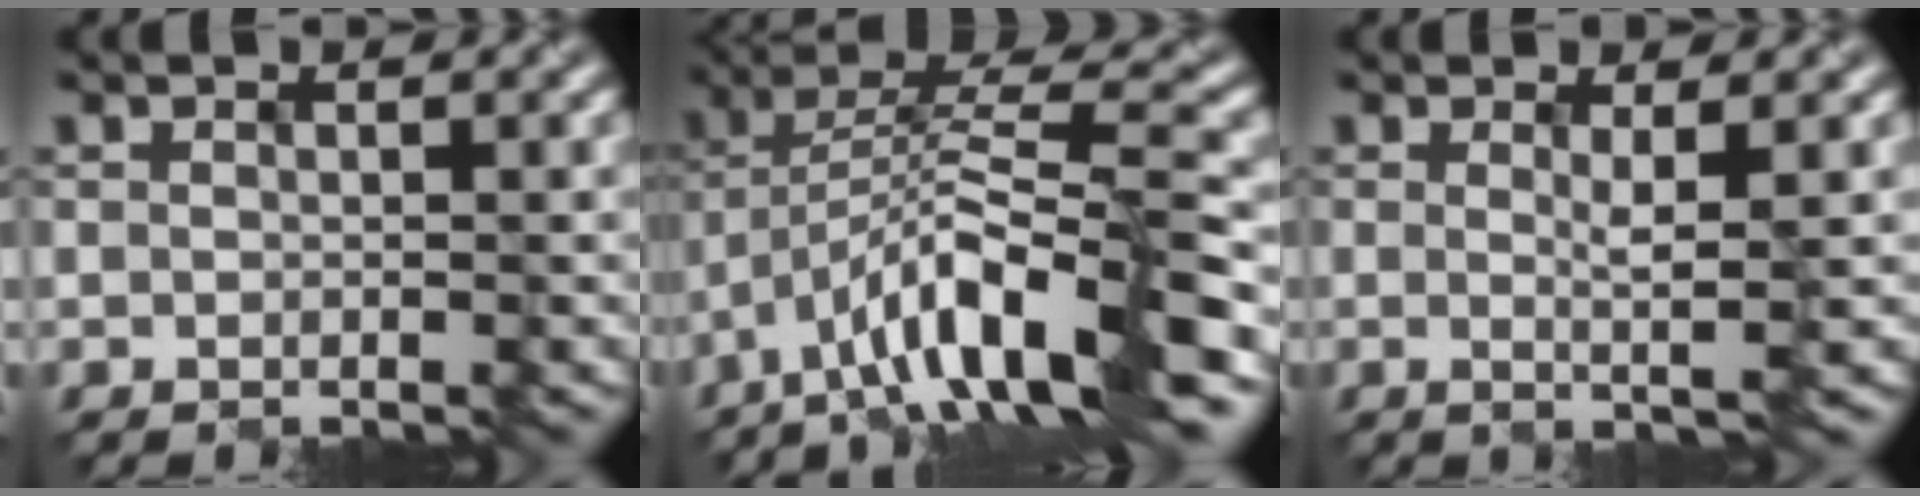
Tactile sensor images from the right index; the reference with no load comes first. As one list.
[{"total": 10.2, "force": [-5.7, 2.0, 8.3], "torque": [-0.135, 0.018, -0.099]}, {"total": 2.1, "force": [0.0, 0.2, 2.1], "torque": [-0.037, -0.009, 0.000]}]